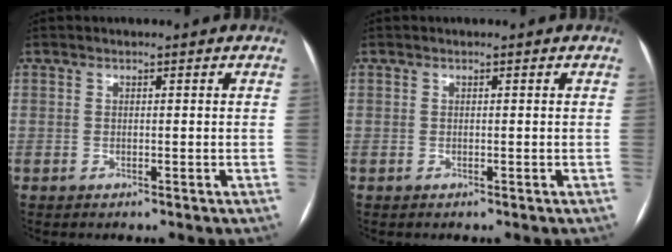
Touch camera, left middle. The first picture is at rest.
{"total": 0.0}